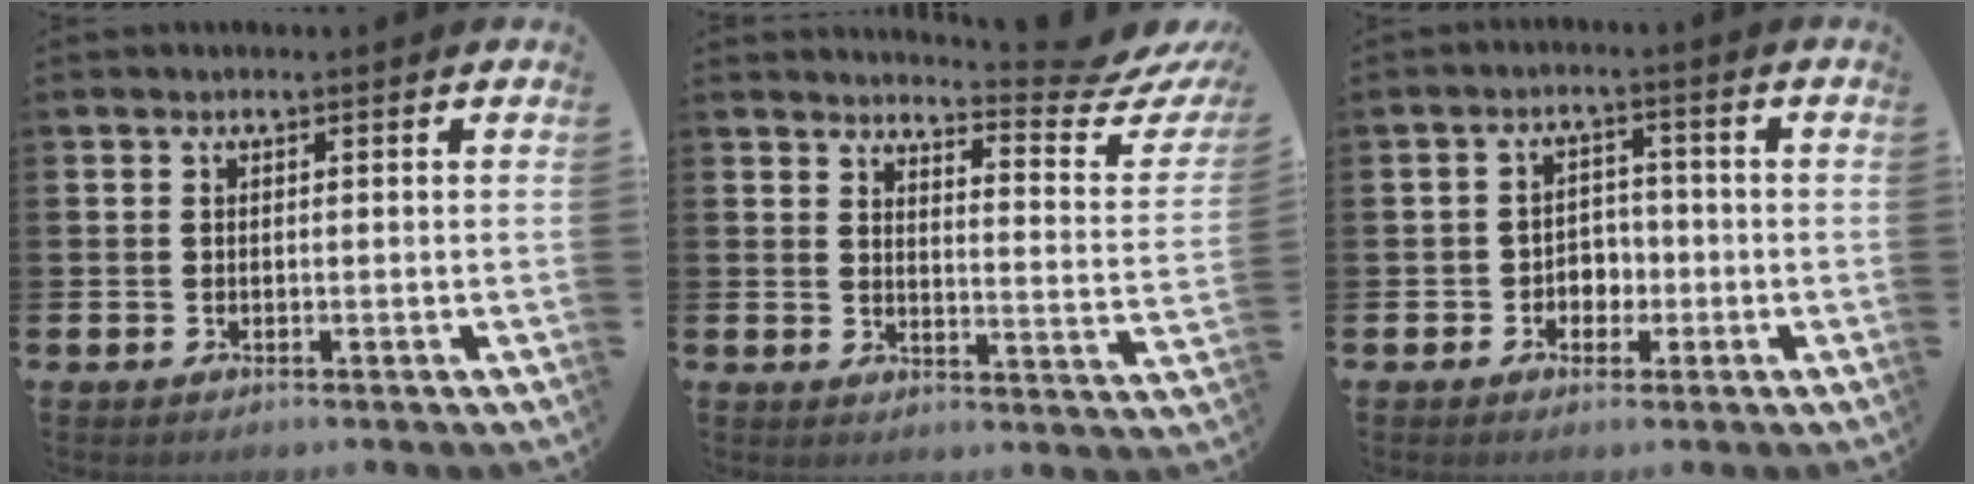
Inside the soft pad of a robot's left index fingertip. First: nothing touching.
{"total": 4.9, "force": [4.5, 0.0, 1.9], "torque": [-0.031, -0.053, 0.064]}
{"total": 3.1, "force": [-1.2, 2.6, 1.1], "torque": [-0.030, 0.008, -0.031]}